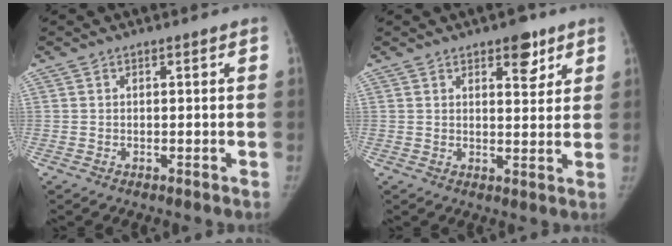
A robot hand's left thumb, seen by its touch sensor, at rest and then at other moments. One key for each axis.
{"total": 5.6, "fx": 3.4, "fy": 2.6, "fz": 3.5, "tx": -0.022, "ty": -0.018, "tz": 0.044}